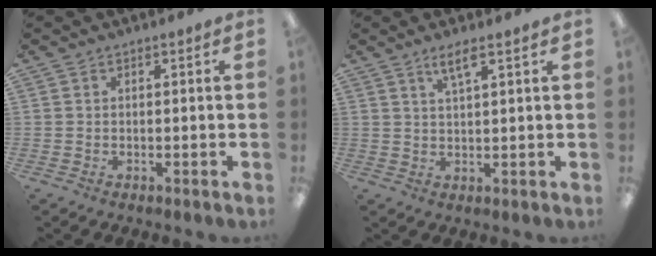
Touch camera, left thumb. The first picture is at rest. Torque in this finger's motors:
{"motor_torque": [-0.12, 0.05, -0.04, 0.15, 0.04]}